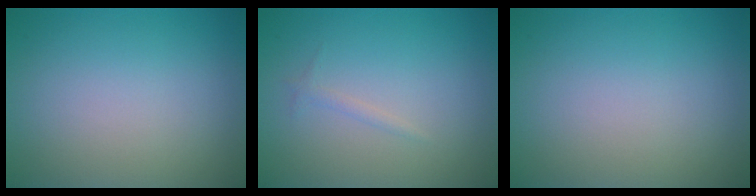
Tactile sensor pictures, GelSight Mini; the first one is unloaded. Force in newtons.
{"total": 0.6, "press": 0.6, "slide": 0.1}
{"total": 0.0}